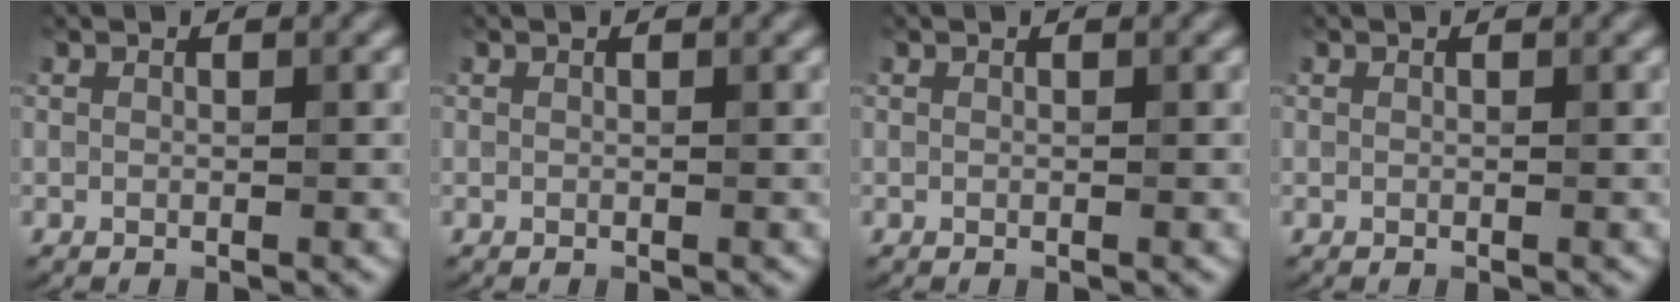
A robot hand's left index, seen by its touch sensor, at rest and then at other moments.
{"total": 0.0}
{"total": 0.0}
{"total": 0.0}